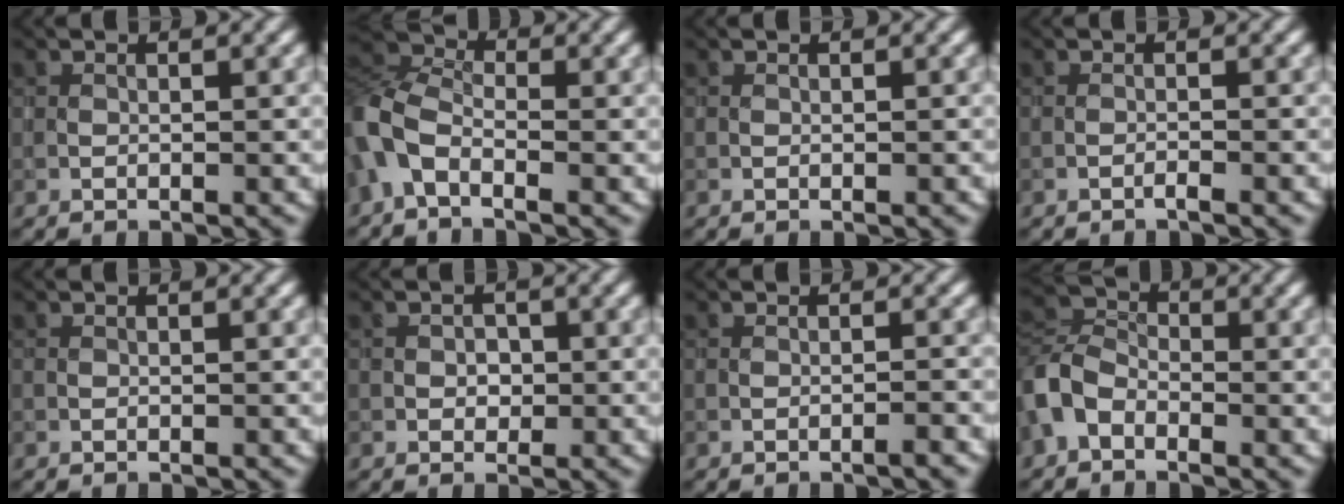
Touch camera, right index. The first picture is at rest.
{"total": 6.3, "force": [-2.5, 3.6, 4.5], "torque": [-0.110, 0.003, -0.071]}
{"total": 0.0}
{"total": 0.6, "force": [-0.5, 0.0, 0.4], "torque": [-0.006, 0.002, -0.010]}
{"total": 0.0}
{"total": 1.3, "force": [-0.1, 1.0, 0.7], "torque": [-0.010, -0.002, -0.003]}
{"total": 0.9, "force": [-0.6, 0.0, 0.7], "torque": [-0.011, 0.004, -0.011]}
{"total": 4.2, "force": [-1.9, 2.9, 2.3], "torque": [-0.049, 0.007, -0.054]}